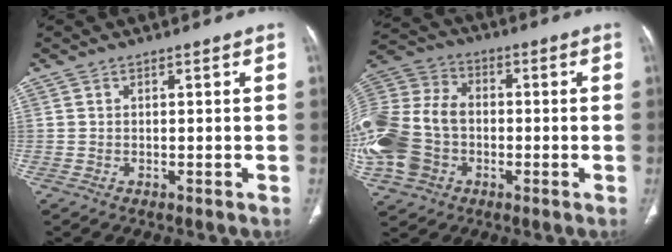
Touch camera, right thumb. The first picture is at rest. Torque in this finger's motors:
{"motor_torque": [2.11, 1.89, 0.92, 0.40, 0.62]}